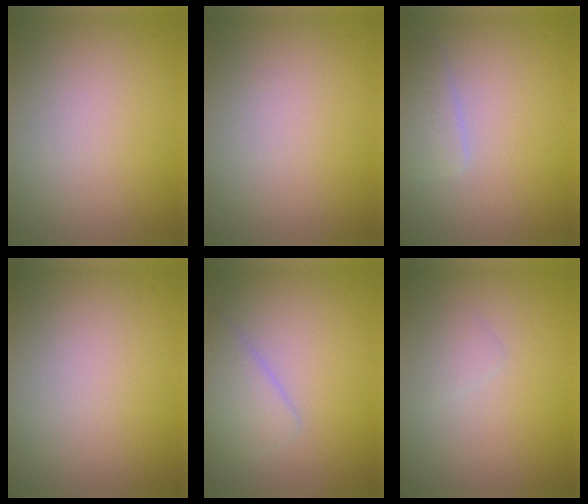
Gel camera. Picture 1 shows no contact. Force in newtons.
{"total": 0.0}
{"total": 1.8, "press": 1.8, "slide": 0.0}
{"total": 0.0}
{"total": 2.5, "press": 2.5, "slide": 0.1}
{"total": 0.9, "press": 0.9, "slide": 0.0}